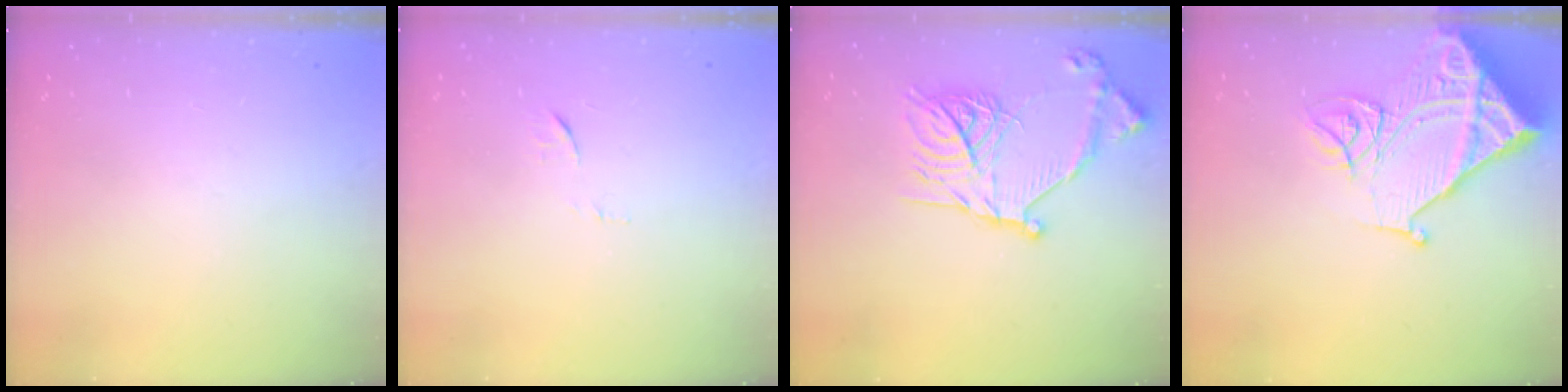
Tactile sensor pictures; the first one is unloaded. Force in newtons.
{"total": 6.5, "press": 6.5, "slide": 0.5}
{"total": 18.2, "press": 18.2, "slide": 1.1}
{"total": 16.9, "press": 16.8, "slide": 2.1}